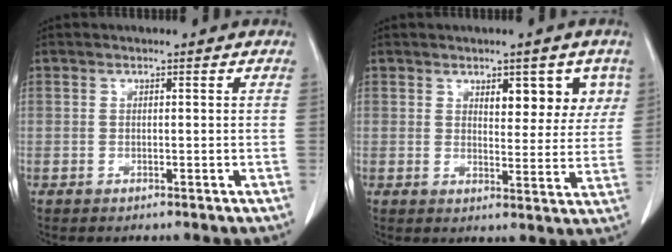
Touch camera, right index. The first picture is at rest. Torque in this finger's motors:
{"motor_torque": [0.50, 0.47, 0.11, 0.03]}